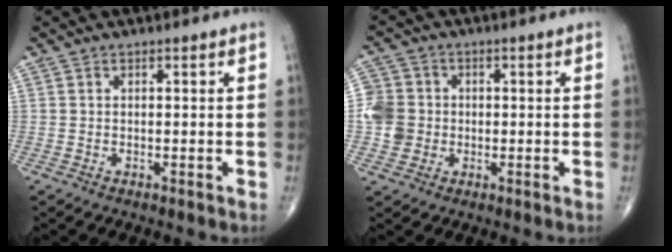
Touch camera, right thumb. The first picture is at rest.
{"total": 7.0, "force": [-0.7, 6.7, 2.0], "torque": [-0.020, 0.010, -0.016]}